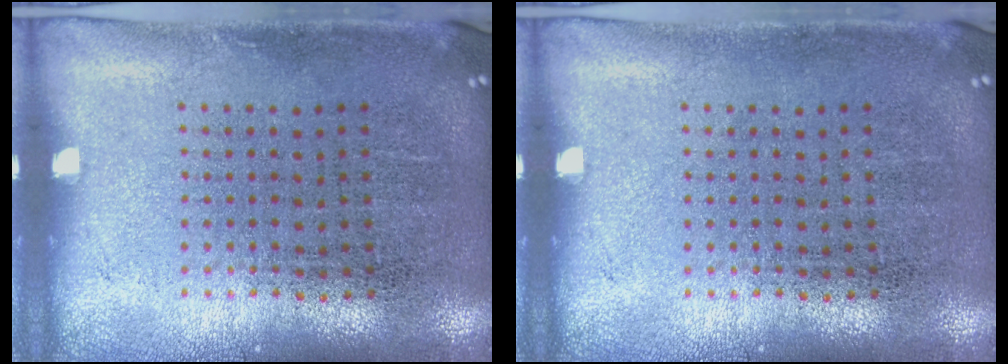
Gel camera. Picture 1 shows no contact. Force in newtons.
{"total": 0.0}